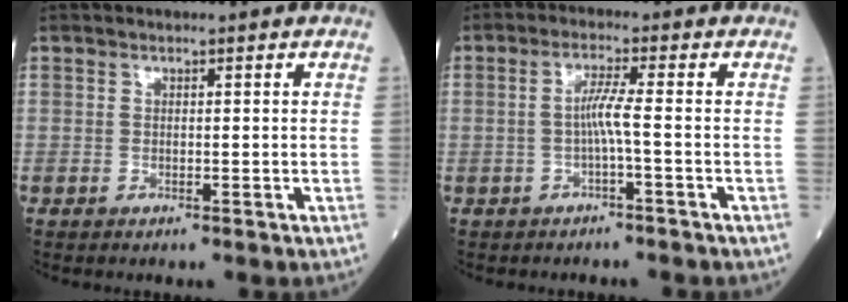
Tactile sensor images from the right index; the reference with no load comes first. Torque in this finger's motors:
{"motor_torque": [0.48, -0.21, 0.27, 0.10]}